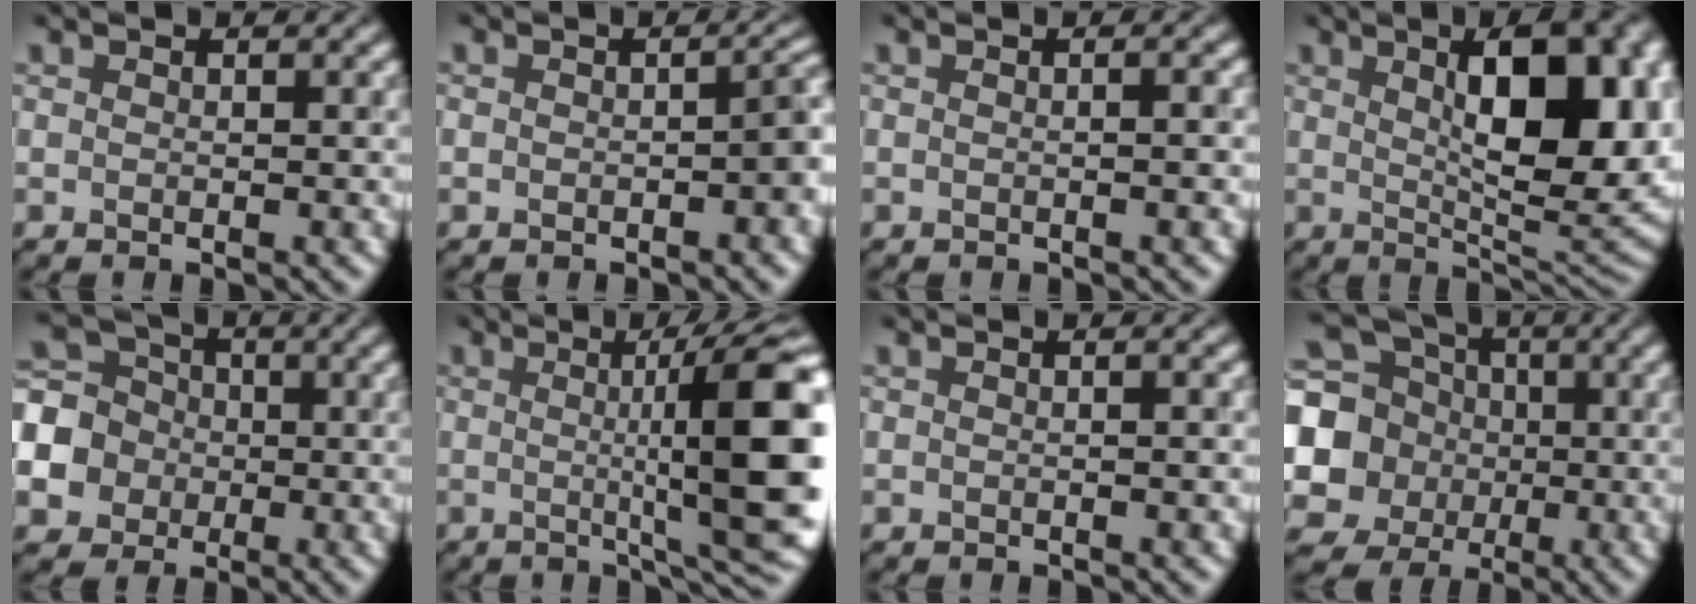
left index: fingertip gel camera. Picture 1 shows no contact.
{"total": 2.3, "force": [-0.8, 1.1, 1.9], "torque": [-0.023, 0.007, -0.011]}
{"total": 2.0, "force": [0.2, 0.9, 1.7], "torque": [-0.006, 0.000, -0.012]}
{"total": 13.1, "force": [2.8, 5.0, 11.8], "torque": [-0.143, 0.006, 0.043]}
{"total": 9.1, "force": [-1.5, 8.4, 3.1], "torque": [-0.099, 0.002, -0.055]}
{"total": 13.6, "force": [0.9, 2.9, 13.3], "torque": [-0.157, 0.000, 0.017]}
{"total": 0.9, "force": [0.0, 0.3, 0.9], "torque": [-0.010, -0.001, -0.006]}
{"total": 12.7, "force": [0.2, 11.7, 5.0], "torque": [-0.163, 0.004, -0.020]}